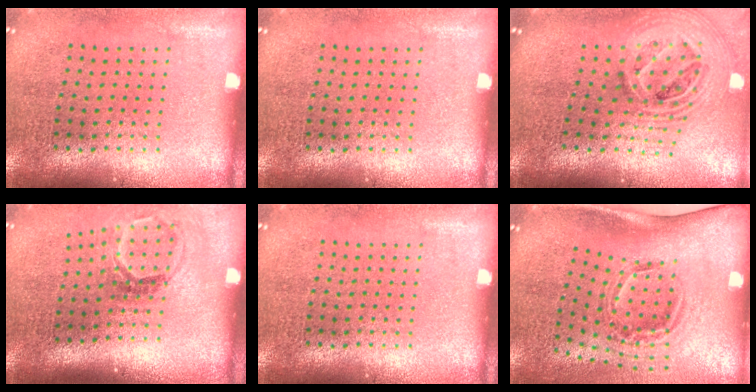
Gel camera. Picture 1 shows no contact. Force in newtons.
{"total": 0.0}
{"total": 2.7, "press": 1.9, "slide": 1.9}
{"total": 1.7, "press": 1.2, "slide": 1.3}
{"total": 0.0}
{"total": 2.1, "press": 1.2, "slide": 1.6}